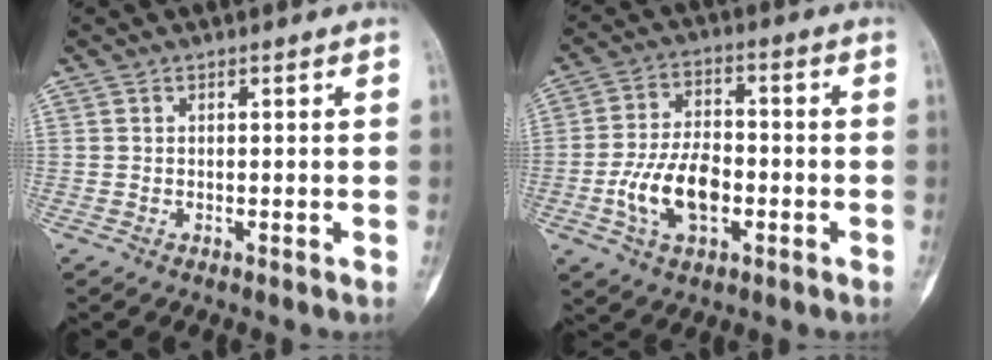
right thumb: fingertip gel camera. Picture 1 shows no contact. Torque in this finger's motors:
{"motor_torque": [0.38, 0.37, 0.19, -0.13, 0.24]}